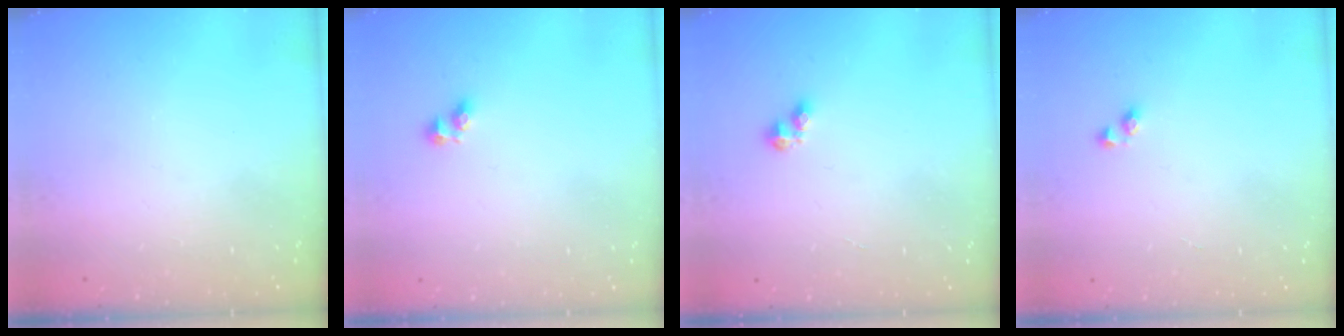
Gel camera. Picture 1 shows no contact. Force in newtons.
{"total": 3.7, "press": 3.5, "slide": 1.3}
{"total": 2.8, "press": 2.8, "slide": 0.4}
{"total": 2.8, "press": 2.8, "slide": 0.3}